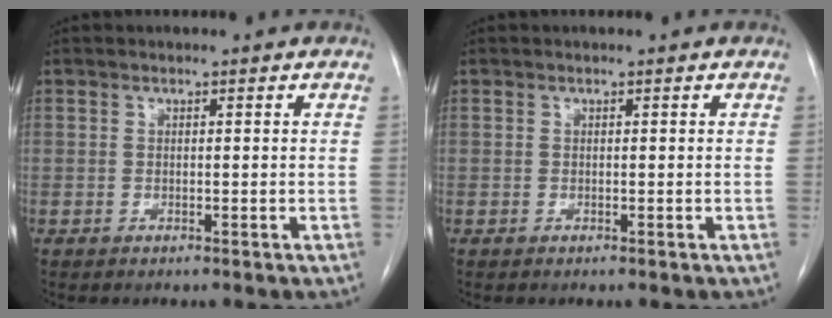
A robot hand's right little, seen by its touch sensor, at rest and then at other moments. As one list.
[{"total": 0.0}]